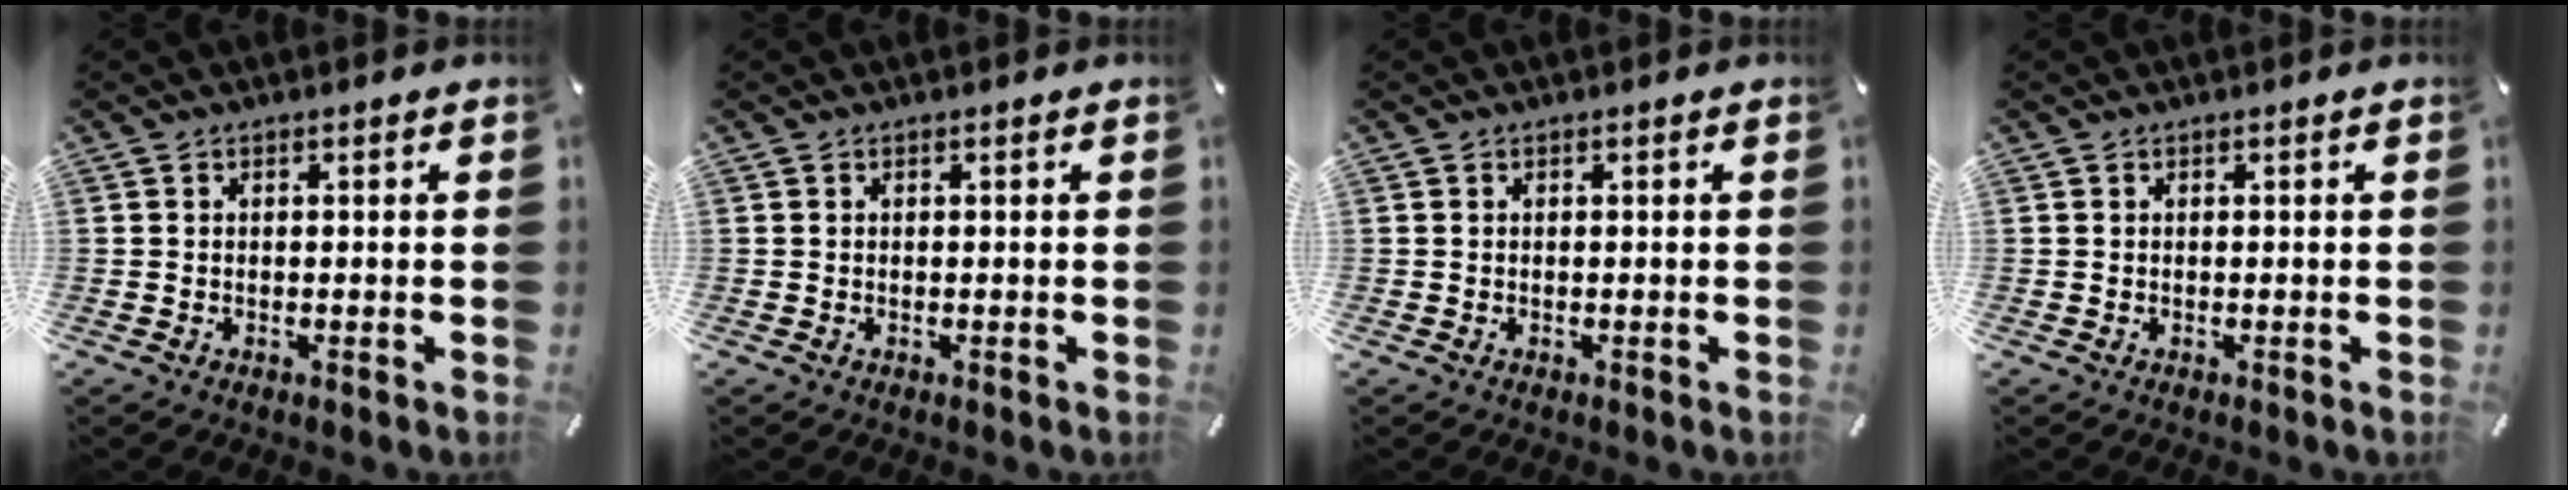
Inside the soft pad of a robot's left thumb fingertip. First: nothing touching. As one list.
[{"total": 0.0}, {"total": 0.0}, {"total": 0.0}]